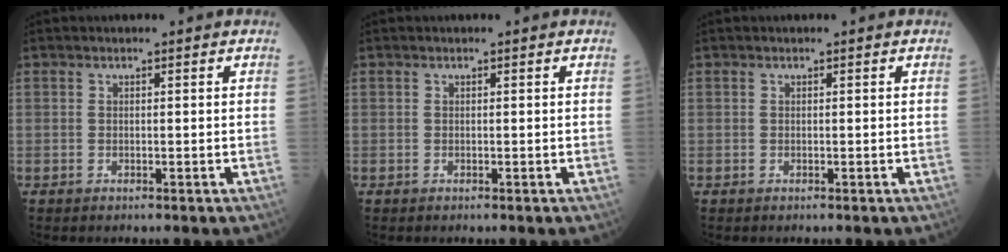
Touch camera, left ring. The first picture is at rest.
{"total": 0.0}
{"total": 0.0}